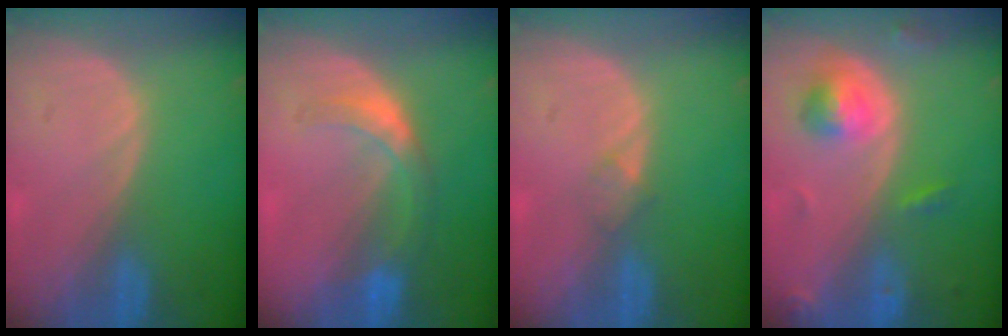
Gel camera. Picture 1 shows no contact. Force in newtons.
{"total": 5.8, "press": 5.1, "slide": 2.7}
{"total": 1.4, "press": 1.4, "slide": 0.1}
{"total": 5.4, "press": 5.0, "slide": 2.0}